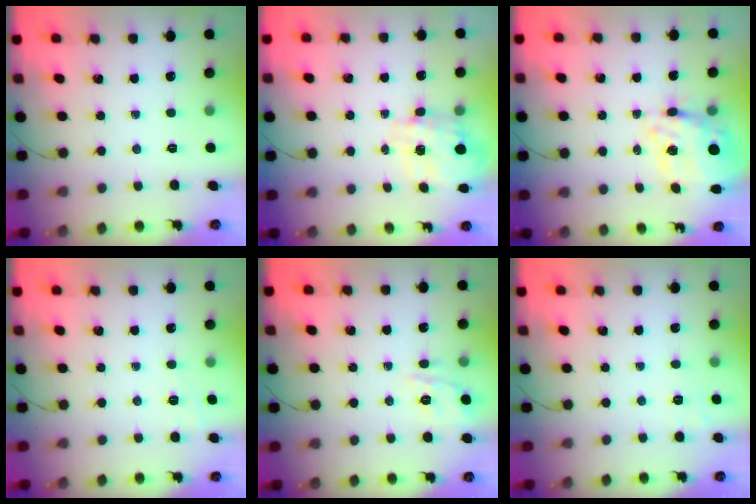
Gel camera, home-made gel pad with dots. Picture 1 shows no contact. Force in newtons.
{"total": 3.5, "press": 3.4, "slide": 1.0}
{"total": 13.3, "press": 12.6, "slide": 4.0}
{"total": 2.2, "press": 0.9, "slide": 2.0}
{"total": 4.0, "press": 3.9, "slide": 0.9}
{"total": 1.9, "press": 1.1, "slide": 1.6}